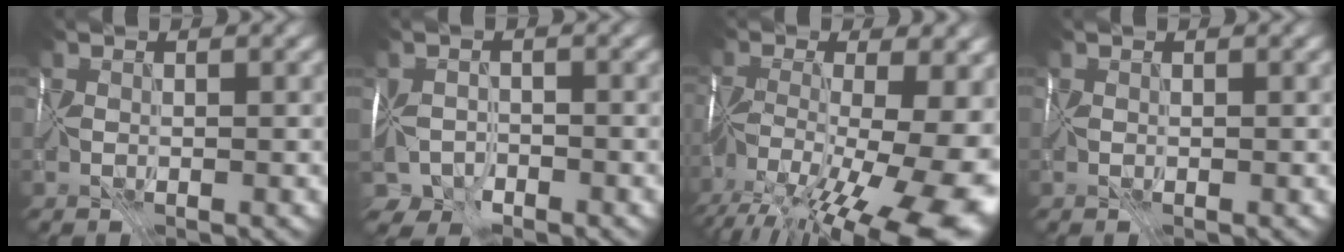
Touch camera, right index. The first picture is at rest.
{"total": 3.2, "force": [-1.9, 2.2, 1.1], "torque": [-0.010, -0.004, -0.043]}
{"total": 17.9, "force": [-9.4, 7.3, 13.4], "torque": [-0.206, -0.010, -0.122]}
{"total": 0.0}